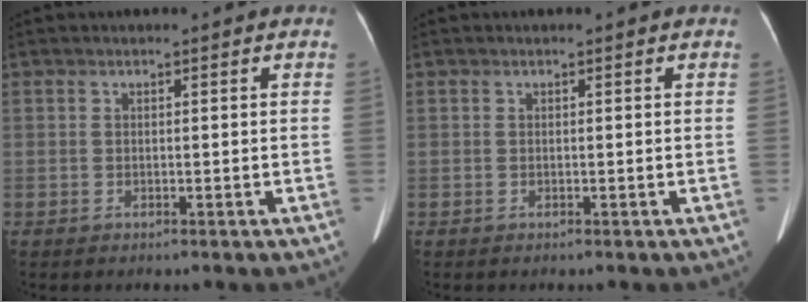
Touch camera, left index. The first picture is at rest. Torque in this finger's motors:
{"motor_torque": [0.02, 0.03, 0.00, 0.01]}